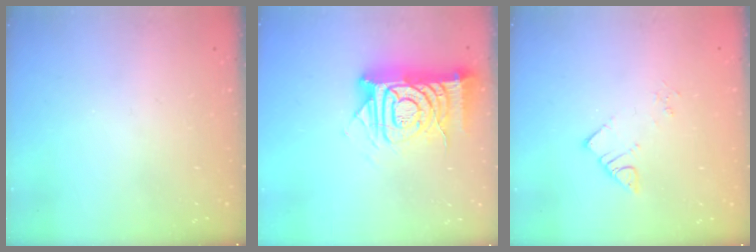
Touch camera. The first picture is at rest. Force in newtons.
{"total": 16.5, "press": 16.5, "slide": 1.5}
{"total": 2.8, "press": 2.8, "slide": 0.1}